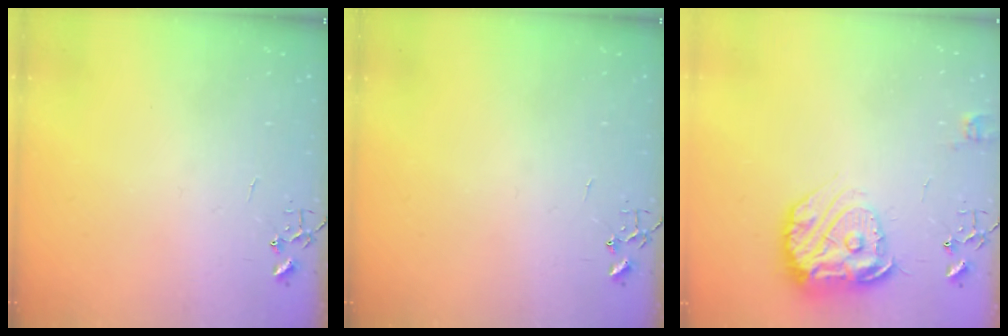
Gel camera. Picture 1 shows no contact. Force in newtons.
{"total": 0.0}
{"total": 17.2, "press": 17.1, "slide": 1.4}